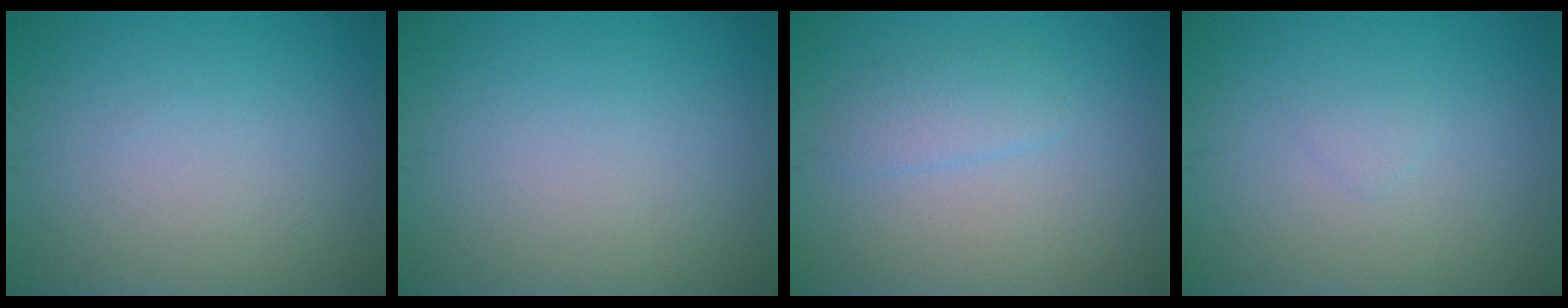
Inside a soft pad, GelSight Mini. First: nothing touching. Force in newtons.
{"total": 0.0}
{"total": 1.8, "press": 1.8, "slide": 0.0}
{"total": 0.6, "press": 0.6, "slide": 0.0}